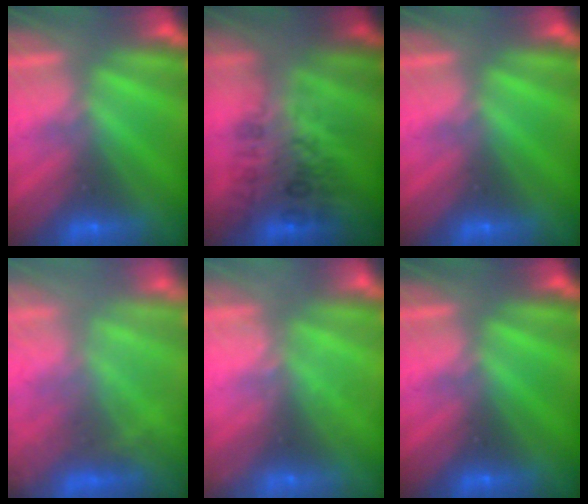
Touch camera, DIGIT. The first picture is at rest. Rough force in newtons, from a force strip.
{"total": 2.7}
{"total": 0.0}
{"total": 10.1}
{"total": 2.3}
{"total": 0.0}